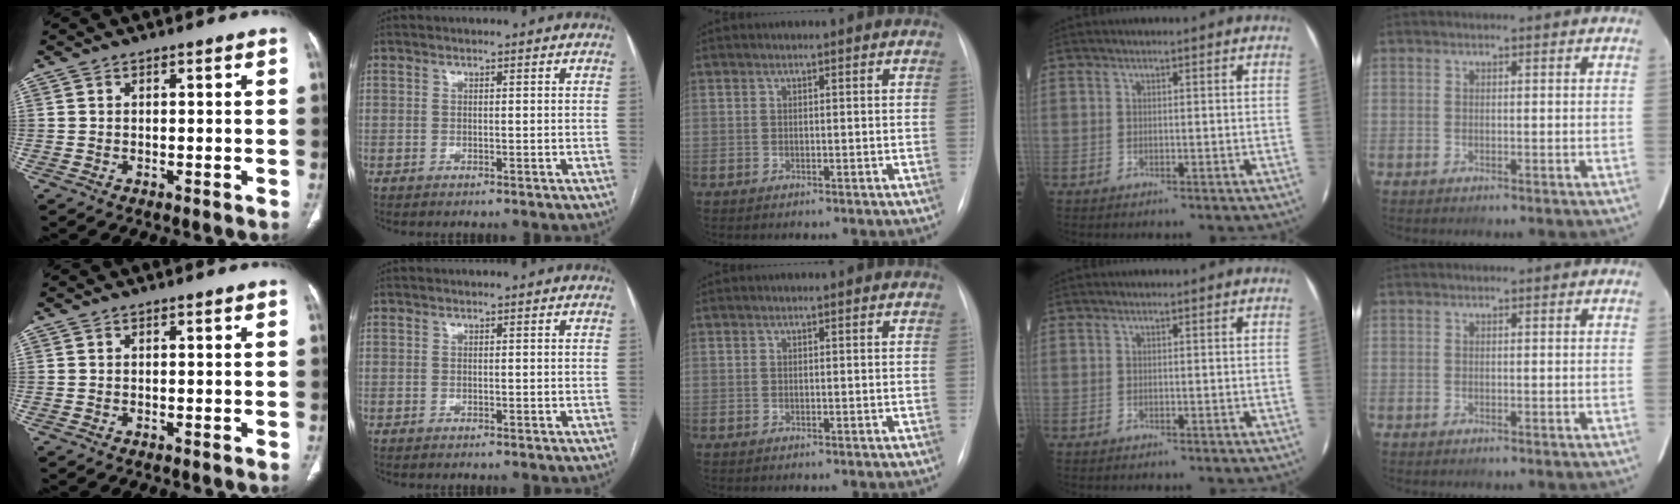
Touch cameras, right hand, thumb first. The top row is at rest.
{}